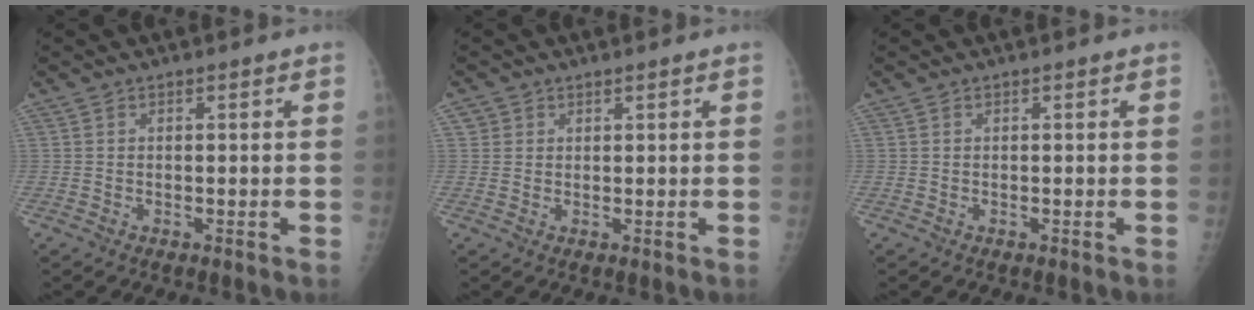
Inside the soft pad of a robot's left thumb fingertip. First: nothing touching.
{"total": 1.3, "force": [0.8, 1.0, -0.1], "torque": [0.016, -0.001, 0.010]}
{"total": 0.0}